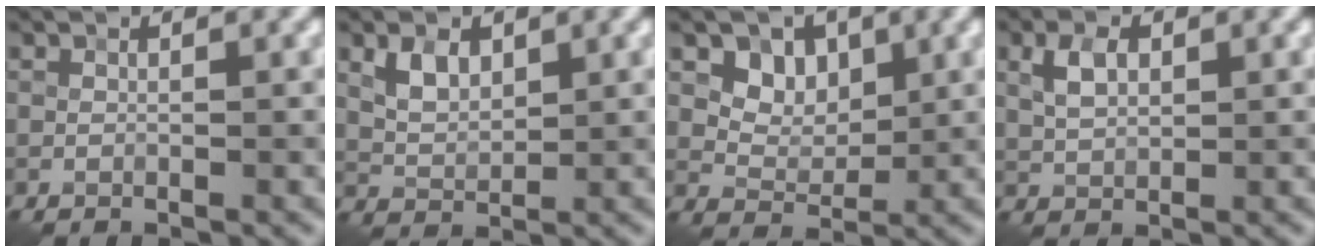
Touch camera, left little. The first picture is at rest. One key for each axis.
{"total": 2.8, "fx": 1.2, "fy": 1.7, "fz": 1.9, "tx": -0.039, "ty": -0.001, "tz": 0.025}
{"total": 3.5, "fx": 1.5, "fy": 2.7, "fz": 1.7, "tx": -0.031, "ty": -0.011, "tz": 0.031}
{"total": 2.8, "fx": 0.8, "fy": 1.7, "fz": 2.0, "tx": -0.042, "ty": 0.004, "tz": 0.016}